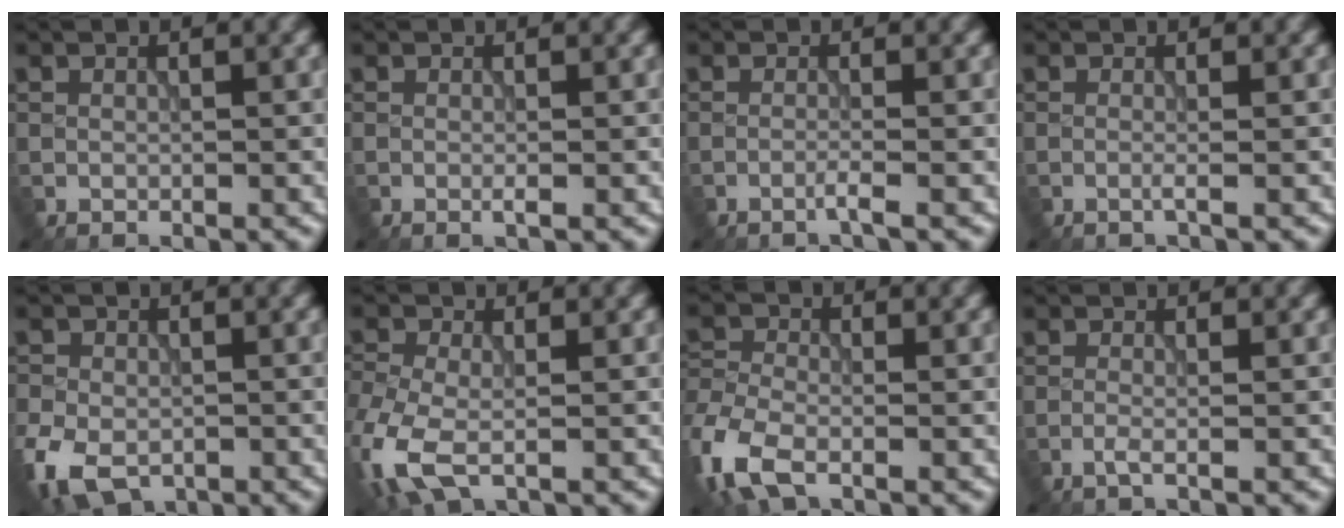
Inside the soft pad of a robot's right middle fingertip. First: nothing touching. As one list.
[{"total": 0.5, "force": [-0.2, -0.1, 0.5], "torque": [-0.008, -0.004, -0.004]}, {"total": 1.1, "force": [-0.6, 0.0, 0.9], "torque": [-0.009, 0.000, -0.018]}, {"total": 0.6, "force": [-0.2, 0.0, 0.5], "torque": [-0.008, -0.005, -0.008]}, {"total": 7.5, "force": [-3.5, 5.1, 4.3], "torque": [-0.095, -0.033, -0.063]}, {"total": 6.1, "force": [-2.2, 3.6, 4.4], "torque": [-0.117, -0.013, -0.053]}, {"total": 6.0, "force": [-3.3, 3.2, 3.9], "torque": [-0.103, -0.012, -0.080]}, {"total": 0.9, "force": [-0.4, 0.1, 0.8], "torque": [-0.015, -0.002, -0.013]}]